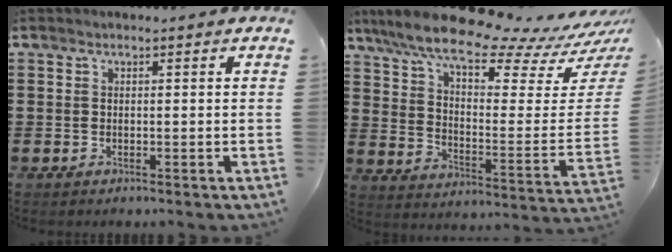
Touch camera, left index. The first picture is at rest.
{"total": 13.0, "force": [10.5, 1.9, 7.5], "torque": [-0.162, -0.073, 0.177]}